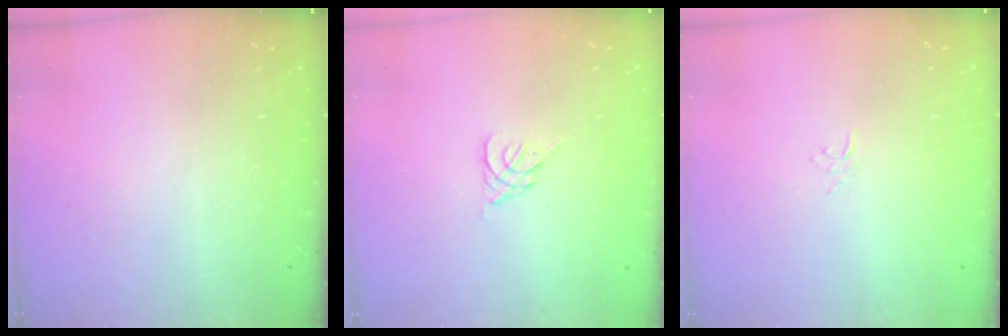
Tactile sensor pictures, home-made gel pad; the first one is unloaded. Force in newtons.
{"total": 2.6, "press": 2.5, "slide": 0.7}
{"total": 2.9, "press": 2.9, "slide": 0.3}